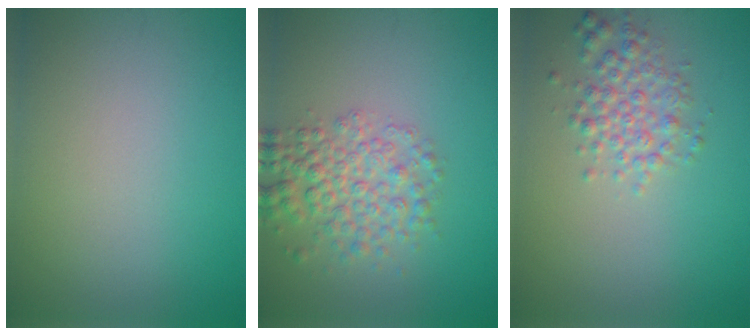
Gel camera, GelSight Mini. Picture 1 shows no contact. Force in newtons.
{"total": 4.2, "press": 4.2, "slide": 0.1}
{"total": 2.8, "press": 2.8, "slide": 0.1}